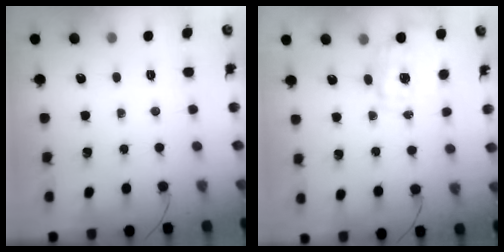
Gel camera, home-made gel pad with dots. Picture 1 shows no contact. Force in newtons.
{"total": 1.7, "press": 1.6, "slide": 0.5}